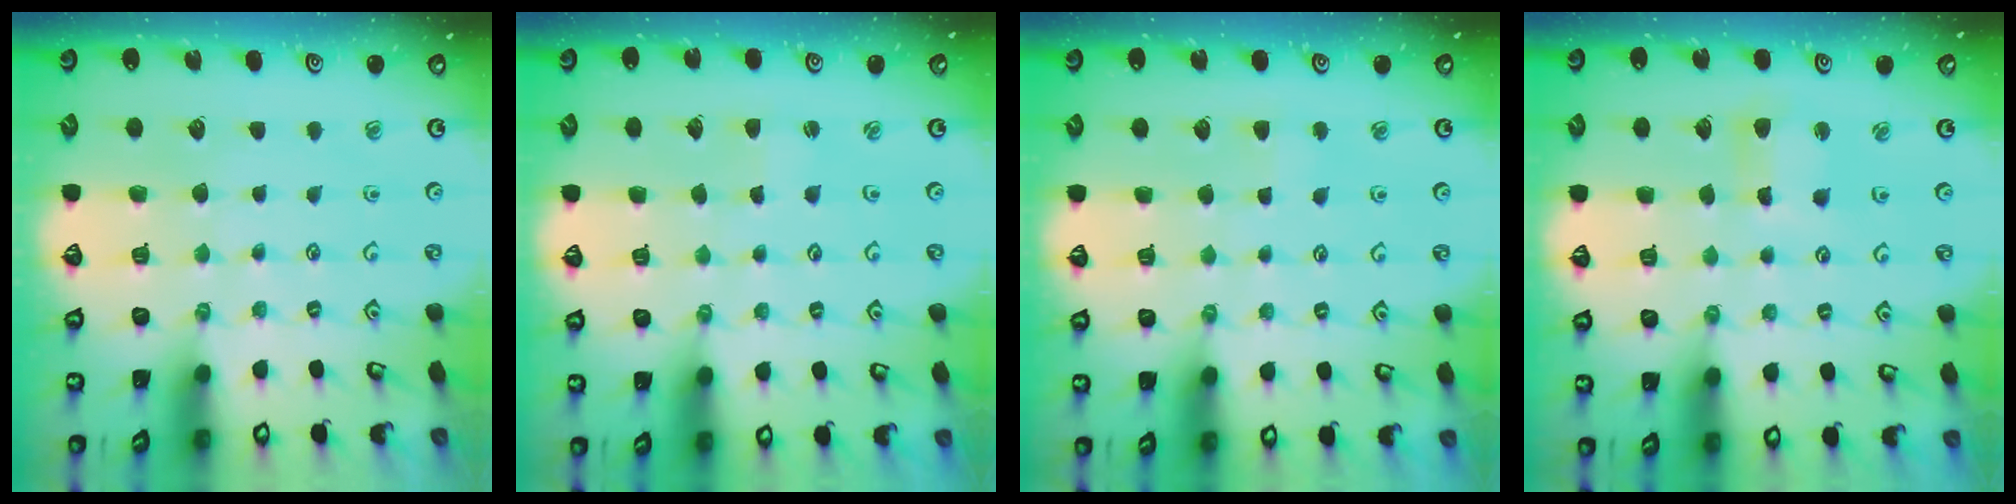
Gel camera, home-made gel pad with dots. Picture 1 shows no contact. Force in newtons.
{"total": 1.5, "press": 1.4, "slide": 0.2}
{"total": 2.7, "press": 2.7, "slide": 0.4}
{"total": 5.2, "press": 5.1, "slide": 0.7}